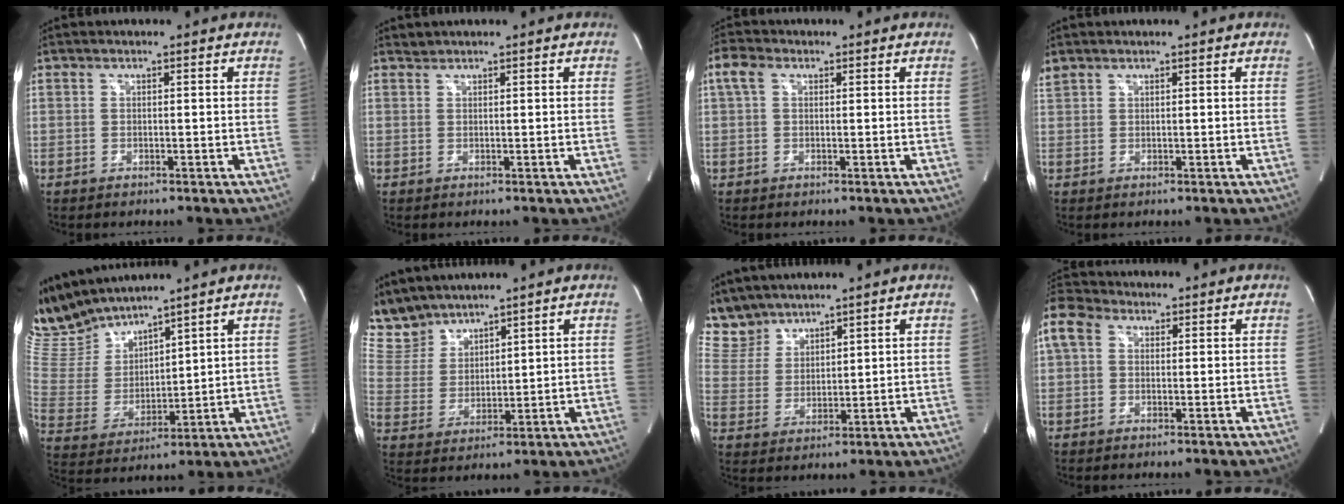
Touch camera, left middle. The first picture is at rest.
{"total": 0.7, "force": [0.7, -0.1, -0.2], "torque": [0.000, 0.002, 0.014]}
{"total": 2.8, "force": [1.1, 1.8, 1.9], "torque": [-0.051, 0.023, 0.024]}
{"total": 1.5, "force": [1.3, 0.5, 0.3], "torque": [-0.020, 0.019, 0.035]}
{"total": 12.3, "force": [11.7, 1.9, 3.3], "torque": [-0.086, 0.004, 0.251]}
{"total": 7.8, "force": [7.5, 2.2, 0.5], "torque": [-0.026, 0.011, 0.172]}
{"total": 7.1, "force": [6.6, 2.5, 0.1], "torque": [-0.014, 0.010, 0.151]}
{"total": 9.4, "force": [3.6, 7.0, 5.1], "torque": [-0.133, 0.048, 0.065]}